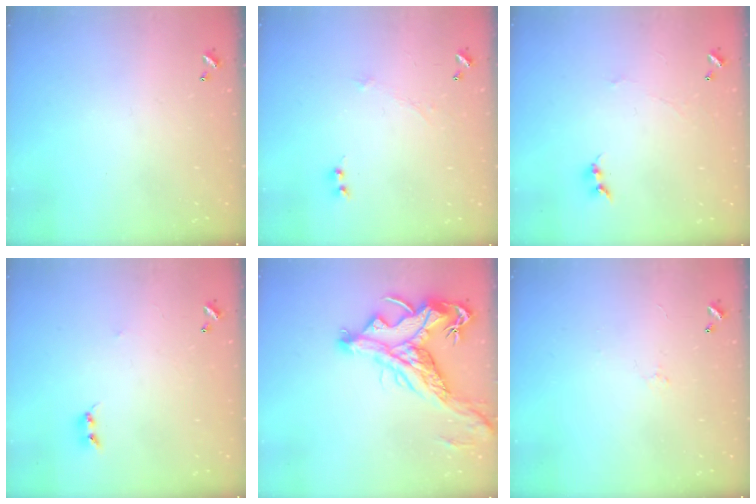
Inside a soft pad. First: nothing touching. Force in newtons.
{"total": 0.0}
{"total": 0.6, "press": 0.3, "slide": 0.5}
{"total": 2.7, "press": 2.7, "slide": 0.3}
{"total": 7.3, "press": 7.0, "slide": 1.9}
{"total": 0.5, "press": 0.1, "slide": 0.5}